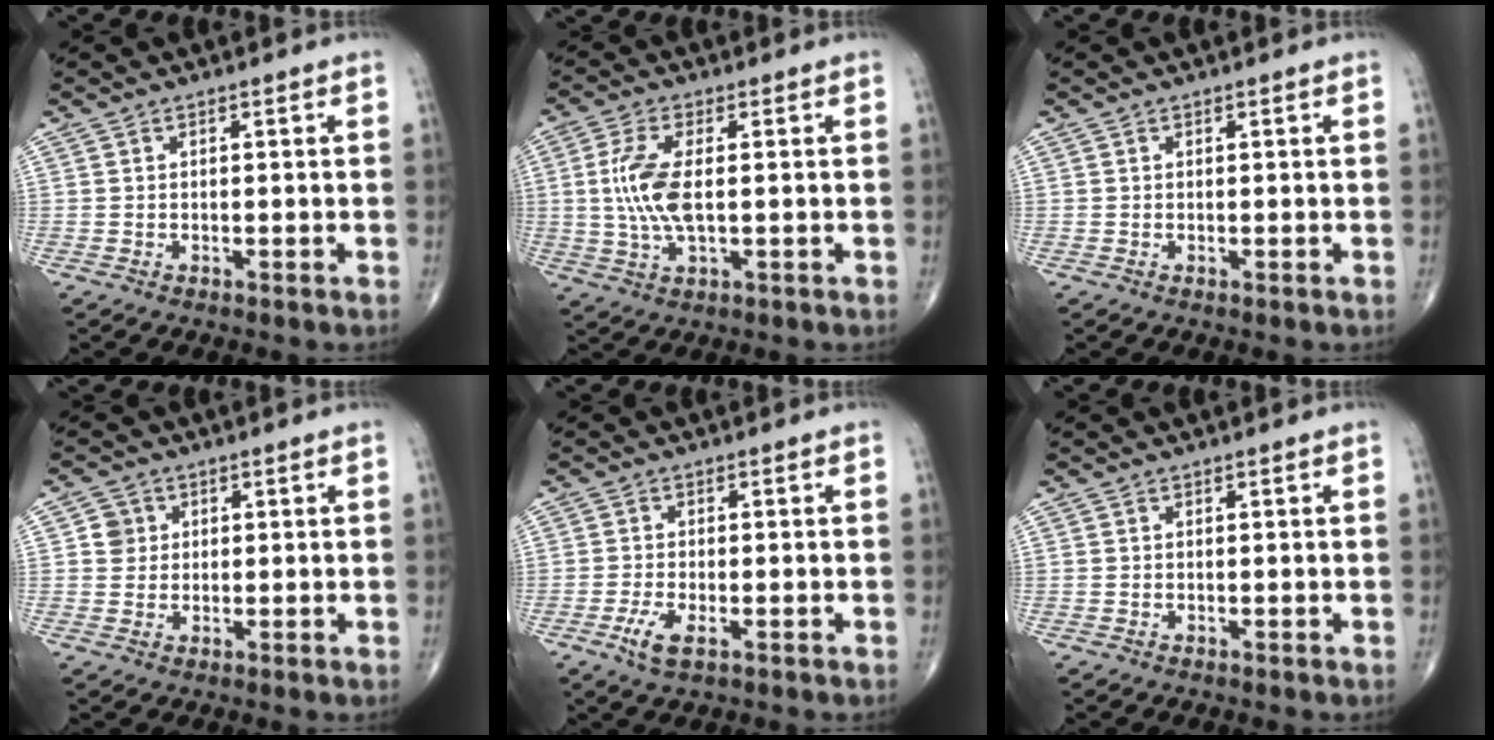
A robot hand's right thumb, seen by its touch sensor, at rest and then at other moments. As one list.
[{"total": 8.6, "force": [0.4, 3.4, 7.9], "torque": [-0.182, -0.003, 0.009]}, {"total": 0.0}, {"total": 3.2, "force": [0.7, 3.1, 0.5], "torque": [0.011, 0.001, 0.007]}, {"total": 4.2, "force": [-1.8, 1.6, 3.4], "torque": [-0.071, -0.004, -0.033]}, {"total": 0.0}]